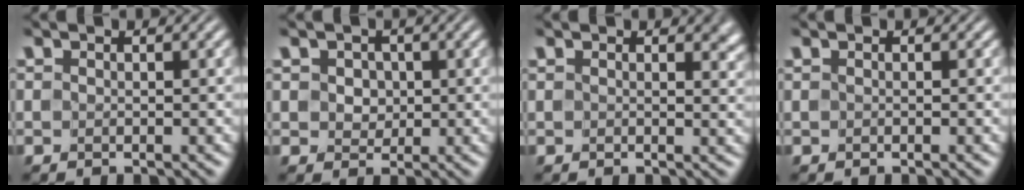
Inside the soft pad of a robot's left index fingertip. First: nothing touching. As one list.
[{"total": 2.6, "force": [0.7, 2.1, 1.3], "torque": [-0.028, 0.015, 0.002]}, {"total": 3.2, "force": [1.3, 1.9, 2.2], "torque": [-0.015, -0.002, 0.015]}, {"total": 0.0}]